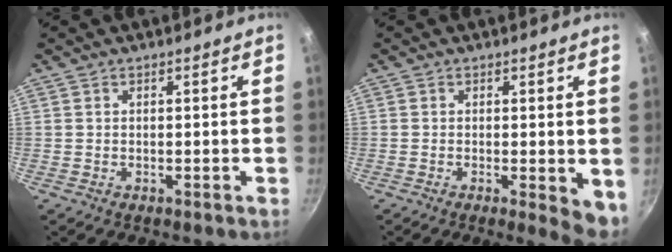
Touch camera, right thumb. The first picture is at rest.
{"total": 5.0, "force": [-0.7, 1.6, 4.7], "torque": [-0.054, -0.008, -0.007]}